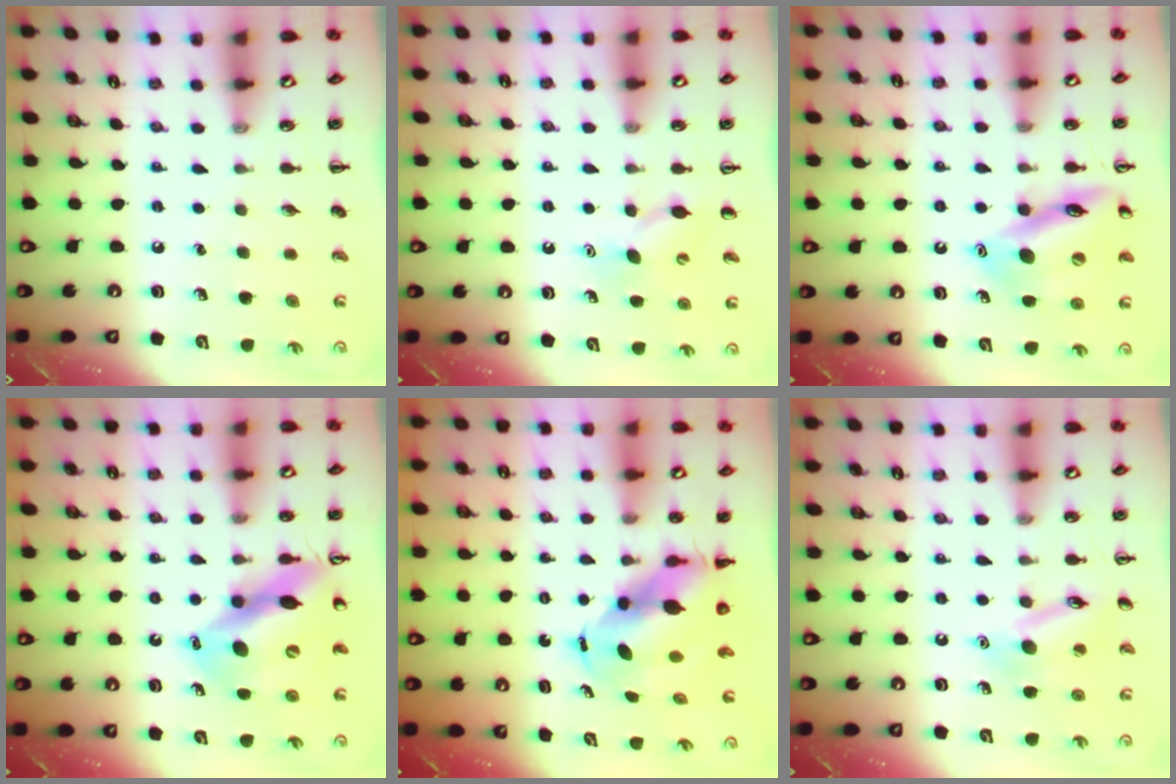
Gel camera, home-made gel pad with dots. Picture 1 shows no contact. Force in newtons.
{"total": 6.3, "press": 6.1, "slide": 1.6}
{"total": 14.2, "press": 14.1, "slide": 1.1}
{"total": 14.2, "press": 13.5, "slide": 4.4}
{"total": 8.0, "press": 7.7, "slide": 2.1}
{"total": 12.5, "press": 12.4, "slide": 1.9}